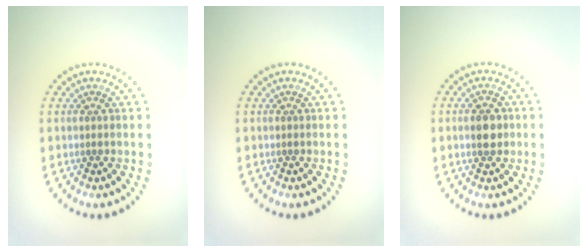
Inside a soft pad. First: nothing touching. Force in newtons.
{"total": 0.0}
{"total": 2.9, "press": 2.9, "slide": 0.0}